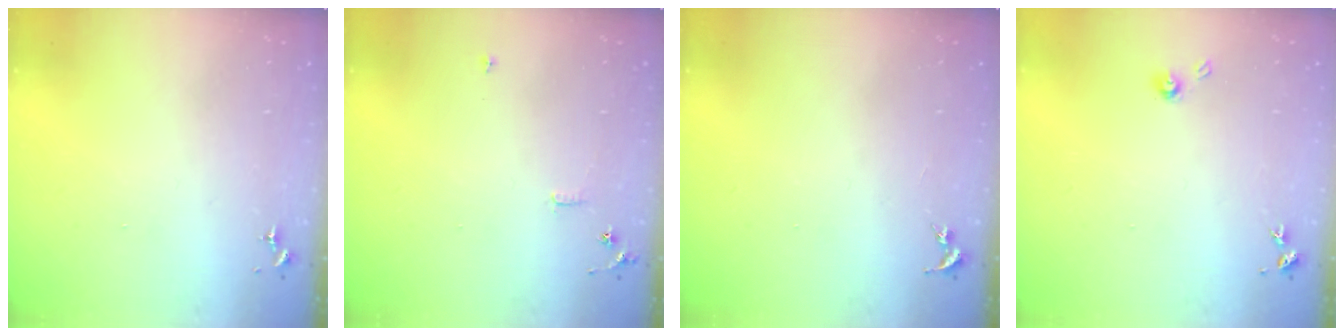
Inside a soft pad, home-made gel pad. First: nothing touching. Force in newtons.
{"total": 5.6, "press": 5.6, "slide": 0.6}
{"total": 0.0}
{"total": 4.0, "press": 4.0, "slide": 0.3}